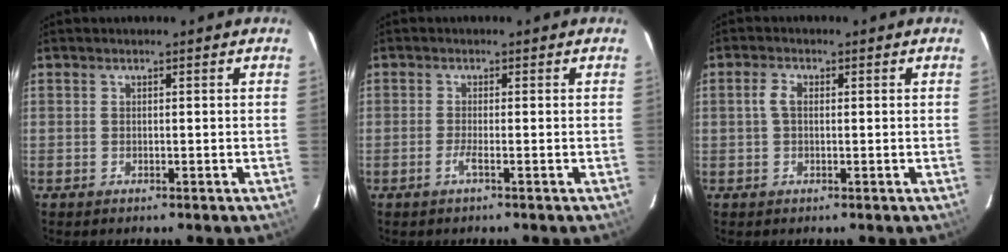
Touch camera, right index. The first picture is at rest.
{"total": 1.4, "force": [-0.8, -0.4, 1.0], "torque": [-0.021, -0.005, -0.017]}
{"total": 2.2, "force": [0.2, 1.3, 1.8], "torque": [-0.040, 0.007, 0.003]}